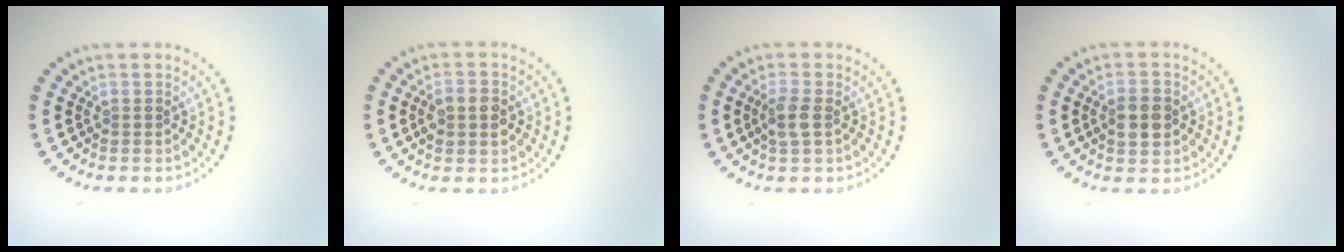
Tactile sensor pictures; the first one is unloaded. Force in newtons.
{"total": 2.9, "press": 2.9, "slide": 0.1}
{"total": 2.0, "press": 1.9, "slide": 0.6}
{"total": 3.3, "press": 3.3, "slide": 0.2}